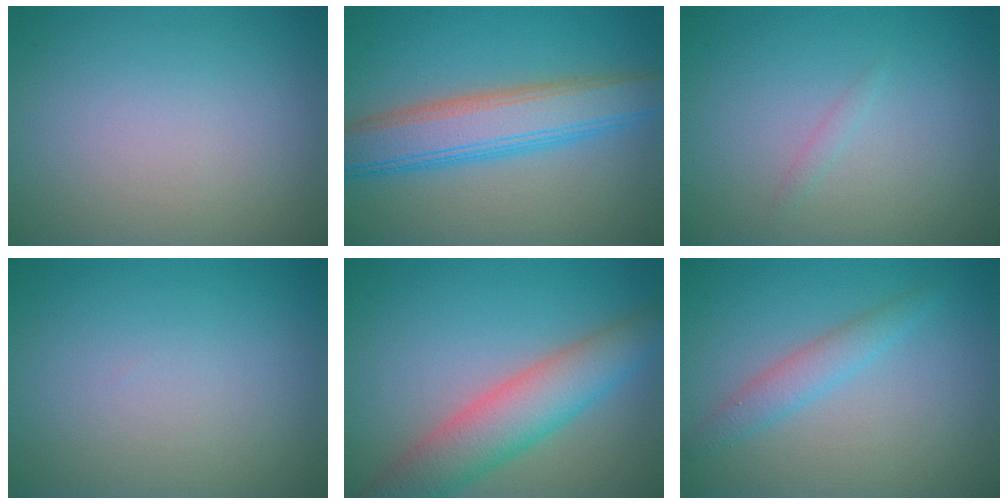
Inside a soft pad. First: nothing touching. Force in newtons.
{"total": 6.6, "press": 6.6, "slide": 0.1}
{"total": 0.6, "press": 0.6, "slide": 0.0}
{"total": 0.0}
{"total": 6.4, "press": 6.4, "slide": 0.5}
{"total": 2.2, "press": 2.2, "slide": 0.1}